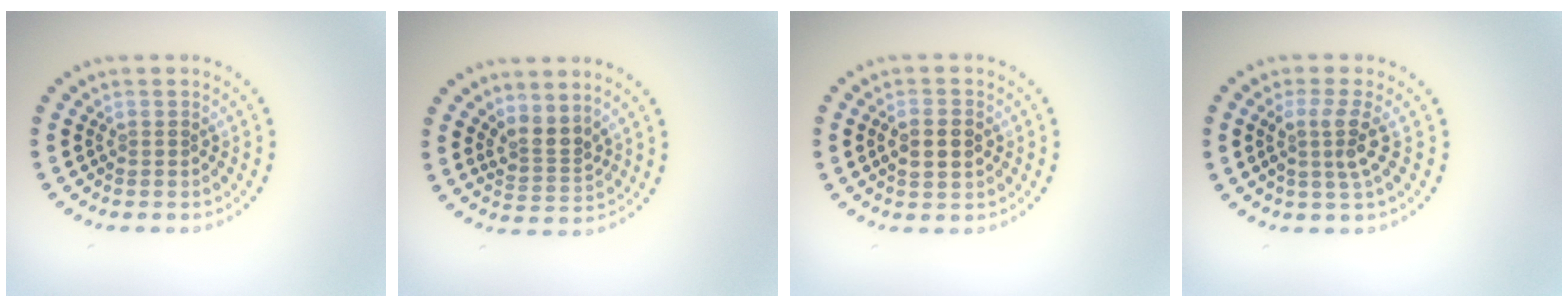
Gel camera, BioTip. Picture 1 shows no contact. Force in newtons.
{"total": 2.5, "press": 1.8, "slide": 1.7}
{"total": 2.7, "press": 2.6, "slide": 0.3}
{"total": 2.6, "press": 2.0, "slide": 1.7}